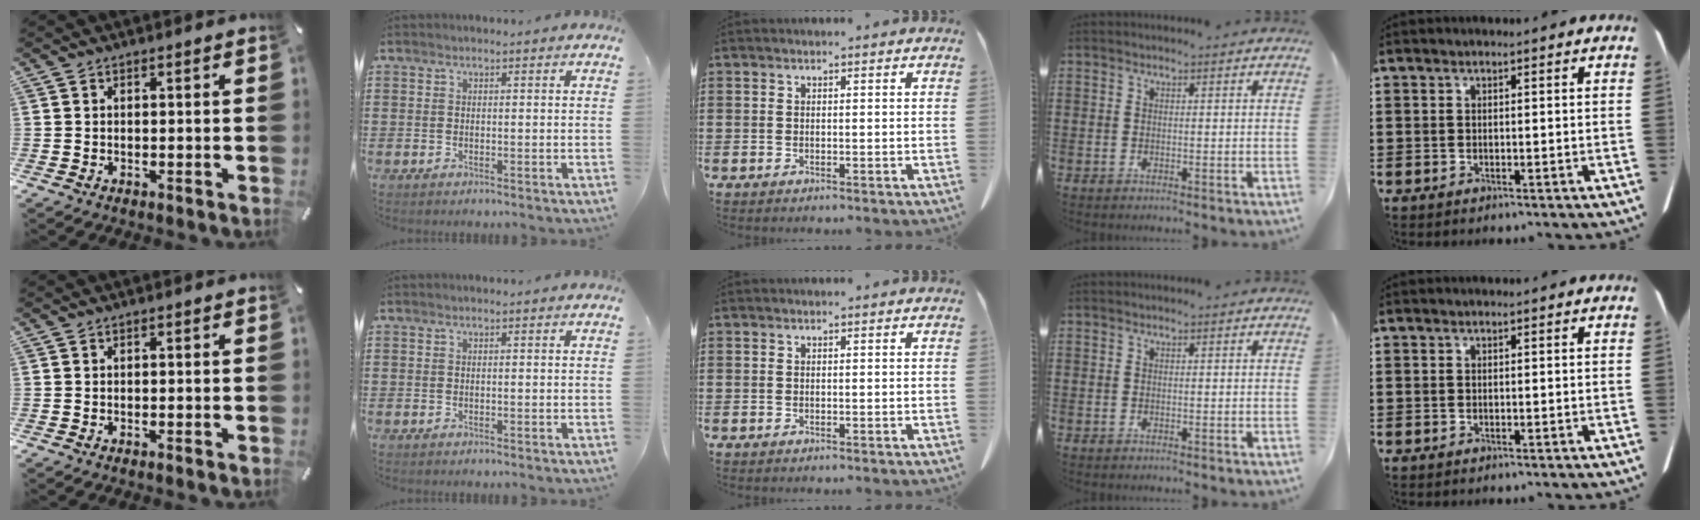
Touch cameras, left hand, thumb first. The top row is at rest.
{"thumb": {"total": 0.7, "force": [-0.4, 0.1, 0.6], "torque": [-0.009, -0.003, -0.006]}}